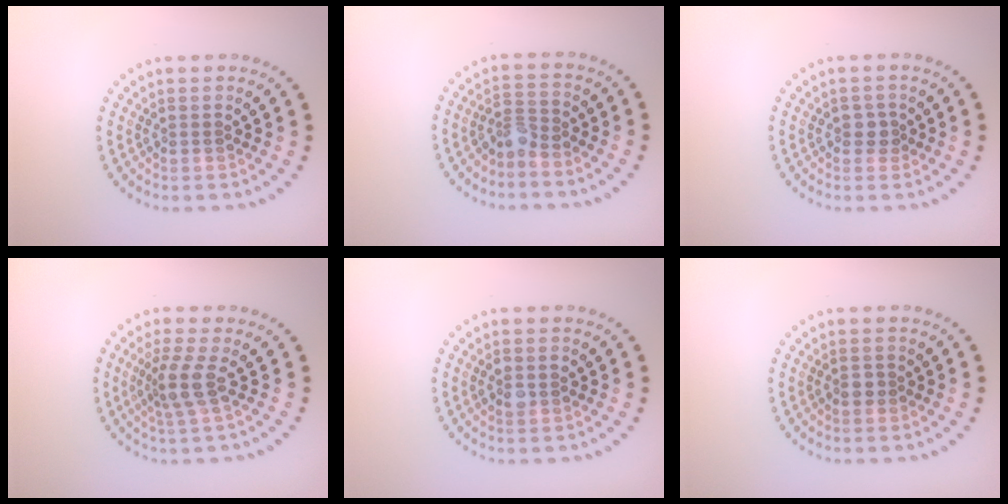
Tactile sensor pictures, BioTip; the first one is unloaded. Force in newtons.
{"total": 2.0, "press": 1.5, "slide": 1.4}
{"total": 1.3, "press": 1.2, "slide": 0.6}
{"total": 2.7, "press": 2.0, "slide": 1.8}
{"total": 1.5, "press": 1.5, "slide": 0.2}
{"total": 1.0, "press": 1.0, "slide": 0.4}